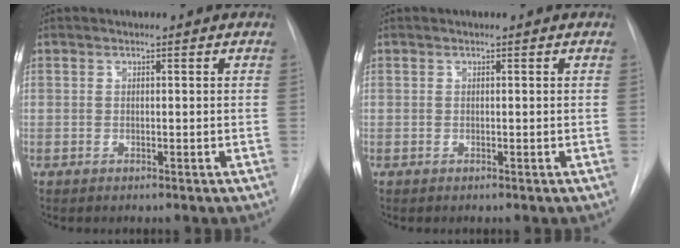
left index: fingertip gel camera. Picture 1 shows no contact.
{"total": 0.0}